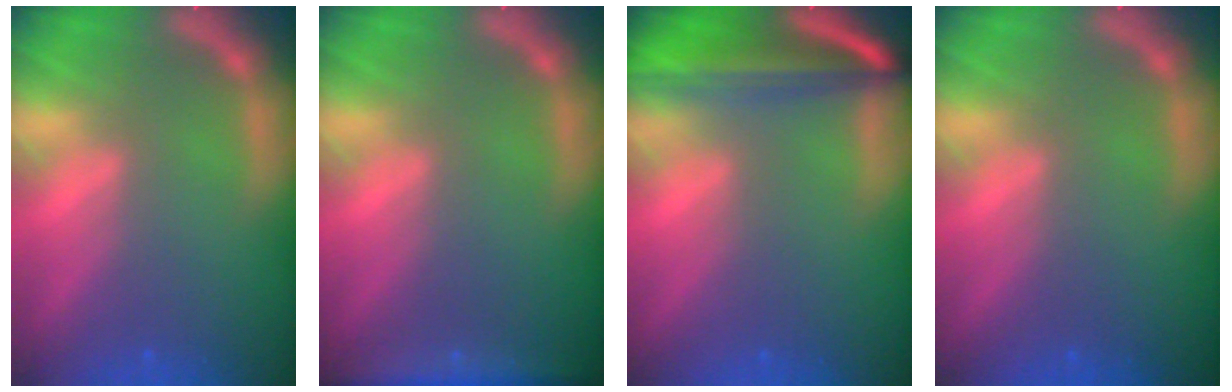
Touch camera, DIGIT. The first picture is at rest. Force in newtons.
{"total": 5.0}
{"total": 9.2}
{"total": 0.0}